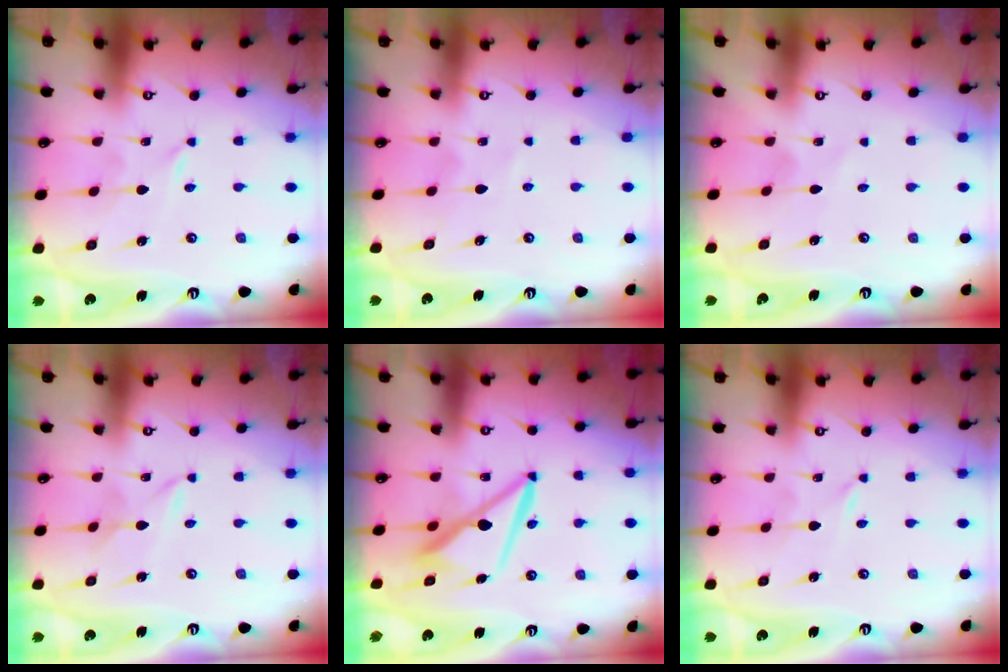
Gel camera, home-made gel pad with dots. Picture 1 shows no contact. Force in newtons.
{"total": 3.7, "press": 3.6, "slide": 0.5}
{"total": 2.1, "press": 2.1, "slide": 0.1}
{"total": 2.4, "press": 2.3, "slide": 0.3}
{"total": 9.0, "press": 9.0, "slide": 1.0}
{"total": 0.0}